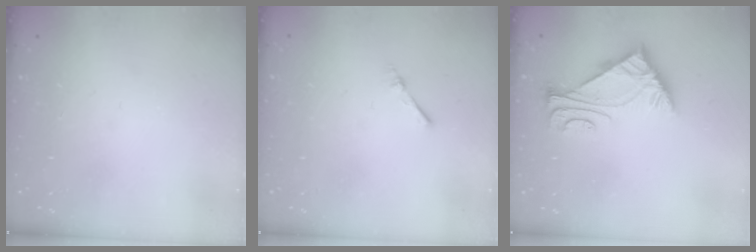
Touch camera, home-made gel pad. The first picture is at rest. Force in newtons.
{"total": 1.7, "press": 1.7, "slide": 0.3}
{"total": 5.7, "press": 5.6, "slide": 1.1}